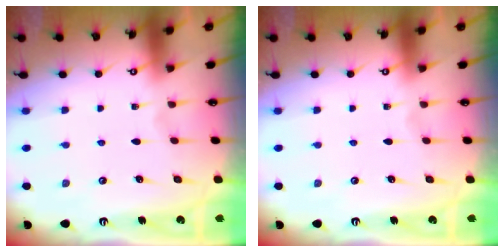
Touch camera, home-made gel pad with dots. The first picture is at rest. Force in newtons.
{"total": 0.0}